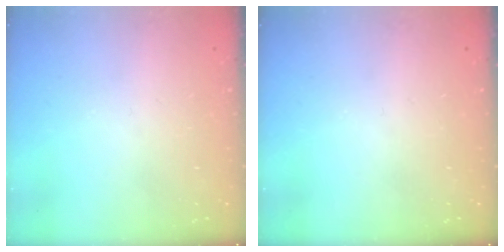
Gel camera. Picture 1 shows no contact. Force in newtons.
{"total": 0.0}